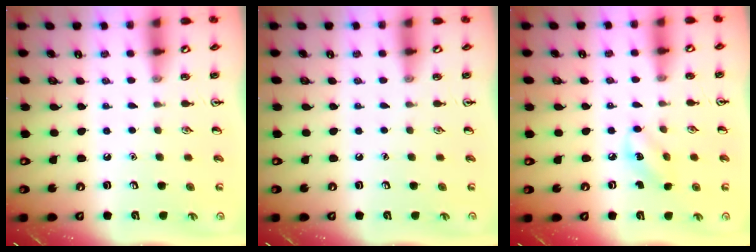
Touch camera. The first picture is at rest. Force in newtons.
{"total": 0.0}
{"total": 3.5, "press": 3.3, "slide": 1.1}